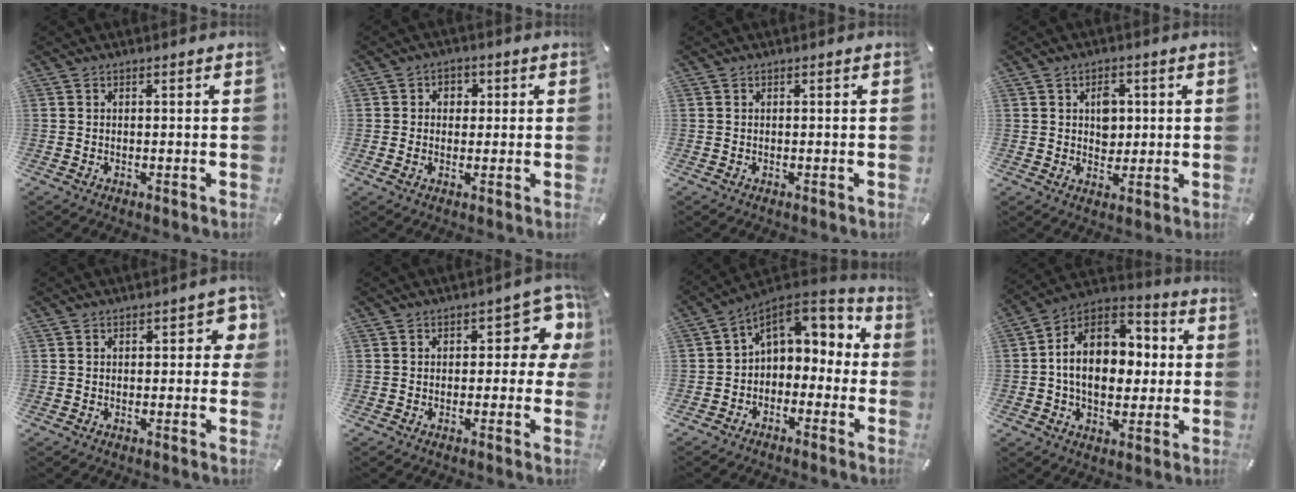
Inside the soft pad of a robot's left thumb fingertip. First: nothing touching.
{"total": 3.9, "force": [-0.2, 3.4, 1.9], "torque": [-0.024, 0.006, -0.009]}
{"total": 0.0}
{"total": 5.4, "force": [1.0, 4.4, 2.9], "torque": [-0.024, -0.006, 0.010]}
{"total": 4.8, "force": [1.0, 2.6, 3.9], "torque": [-0.046, 0.002, 0.010]}
{"total": 9.9, "force": [3.0, 5.2, 7.8], "torque": [-0.091, -0.015, 0.051]}
{"total": 8.7, "force": [2.4, 6.9, 4.7], "torque": [-0.073, -0.007, 0.047]}
{"total": 15.5, "force": [-0.1, 11.9, 10.0], "torque": [-0.179, 0.009, -0.001]}